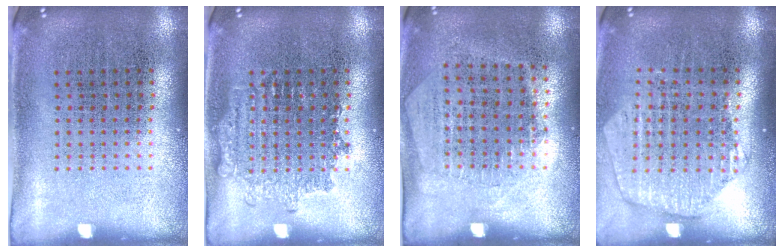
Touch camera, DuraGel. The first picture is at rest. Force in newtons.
{"total": 1.7, "press": 1.6, "slide": 0.3}
{"total": 1.3, "press": 1.1, "slide": 0.6}
{"total": 1.8, "press": 1.7, "slide": 0.6}